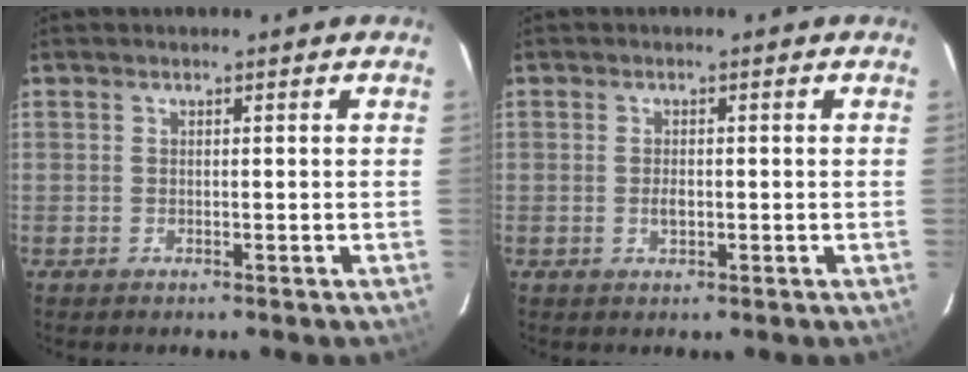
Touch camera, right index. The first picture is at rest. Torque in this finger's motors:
{"motor_torque": [0.50, 0.45, 0.18, 0.02]}